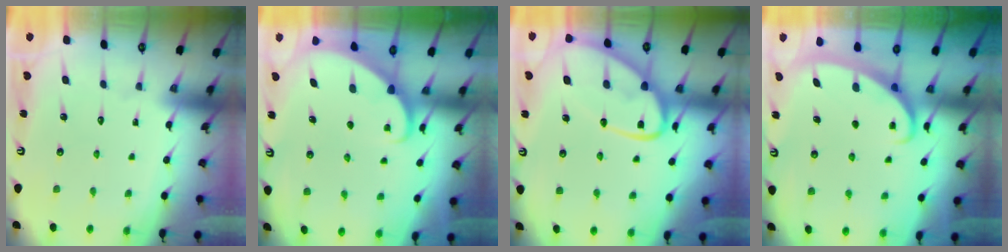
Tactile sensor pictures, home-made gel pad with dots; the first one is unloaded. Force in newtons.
{"total": 2.6, "press": 2.6, "slide": 0.4}
{"total": 14.6, "press": 14.6, "slide": 1.5}
{"total": 2.7, "press": 2.7, "slide": 0.4}